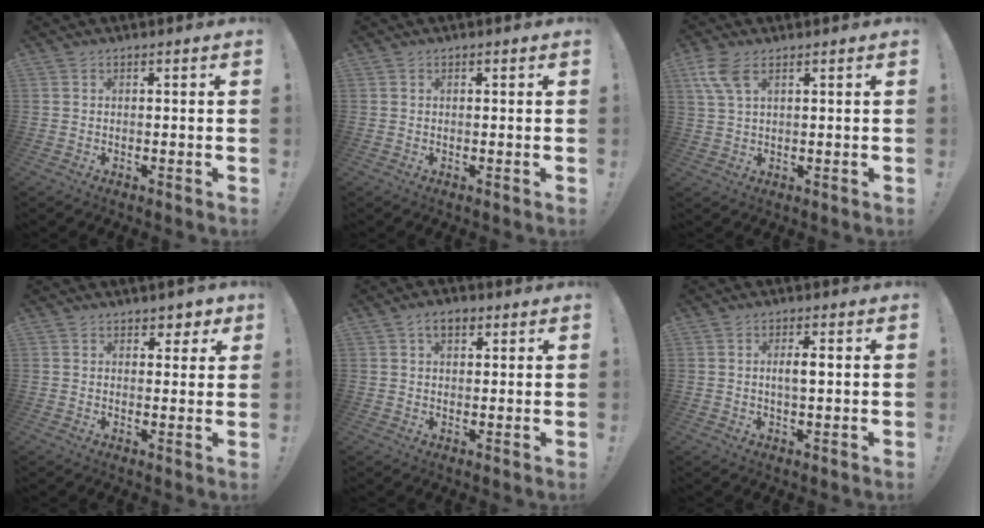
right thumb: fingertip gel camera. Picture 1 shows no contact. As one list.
[{"total": 0.0}, {"total": 7.0, "force": [3.4, 2.9, 5.3], "torque": [-0.117, -0.002, 0.066]}, {"total": 3.6, "force": [2.5, 2.5, 0.7], "torque": [0.012, -0.020, 0.041]}, {"total": 4.5, "force": [2.1, 2.8, 2.9], "torque": [-0.041, 0.000, 0.036]}, {"total": 3.6, "force": [0.4, 1.0, 3.5], "torque": [-0.053, -0.002, 0.001]}]